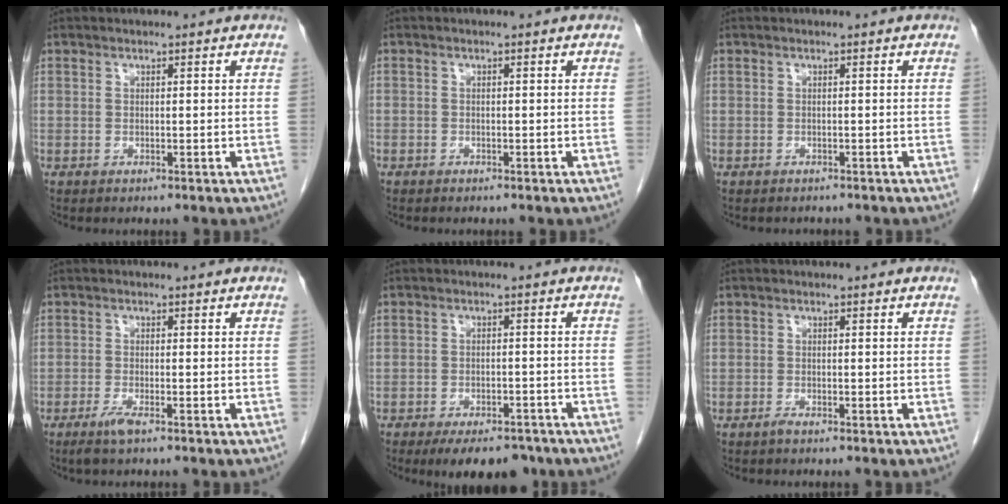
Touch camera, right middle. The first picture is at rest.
{"total": 0.6, "force": [-0.5, 0.4, 0.1], "torque": [-0.004, 0.002, -0.008]}
{"total": 2.1, "force": [-1.9, 0.8, 0.4], "torque": [-0.009, -0.002, -0.023]}
{"total": 2.1, "force": [-1.4, 0.1, 1.6], "torque": [-0.037, -0.005, -0.030]}
{"total": 8.6, "force": [-6.7, 3.6, 4.1], "torque": [-0.049, -0.001, -0.097]}
{"total": 0.6, "force": [-0.5, 0.0, 0.3], "torque": [-0.008, -0.001, -0.009]}